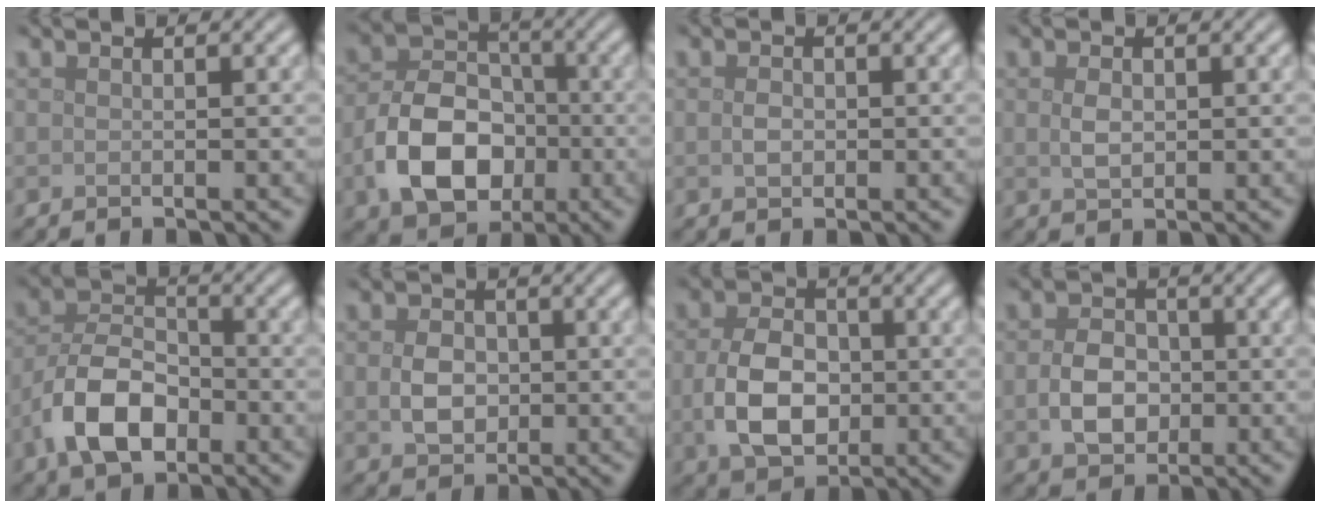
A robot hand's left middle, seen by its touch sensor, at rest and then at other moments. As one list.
[{"total": 8.1, "force": [-2.5, 5.7, 5.1], "torque": [-0.095, -0.003, -0.047]}, {"total": 1.2, "force": [-0.1, 0.9, 0.8], "torque": [-0.018, -0.001, -0.003]}, {"total": 1.7, "force": [0.2, 1.1, 1.3], "torque": [-0.030, -0.001, 0.005]}, {"total": 6.8, "force": [-3.0, 4.1, 4.6], "torque": [-0.086, 0.002, -0.061]}, {"total": 3.1, "force": [-0.1, 2.4, 1.9], "torque": [-0.040, -0.003, -0.005]}, {"total": 6.0, "force": [-0.7, 4.2, 4.2], "torque": [-0.095, -0.007, -0.012]}, {"total": 3.8, "force": [-0.6, 2.9, 2.4], "torque": [-0.045, 0.000, -0.013]}]